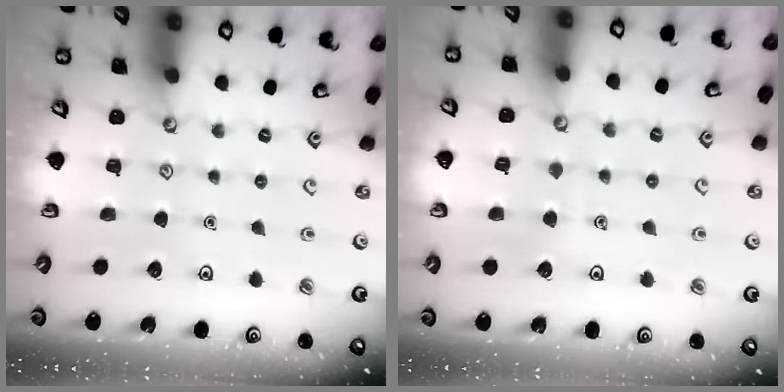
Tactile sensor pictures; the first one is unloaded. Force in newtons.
{"total": 2.5, "press": 2.5, "slide": 0.3}